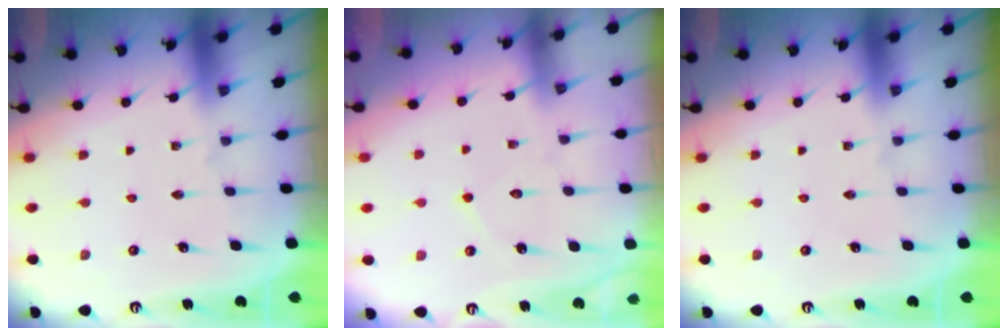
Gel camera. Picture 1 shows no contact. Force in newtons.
{"total": 4.6, "press": 4.5, "slide": 0.3}
{"total": 0.0}